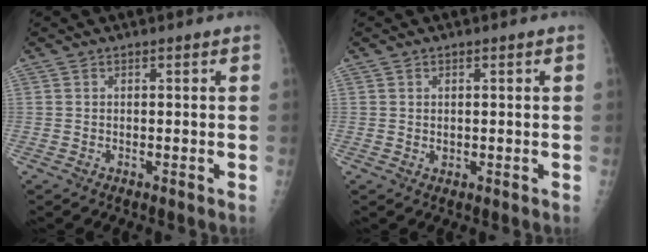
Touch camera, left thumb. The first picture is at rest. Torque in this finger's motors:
{"motor_torque": [-0.27, 0.08, 0.04, 0.00, 0.00]}